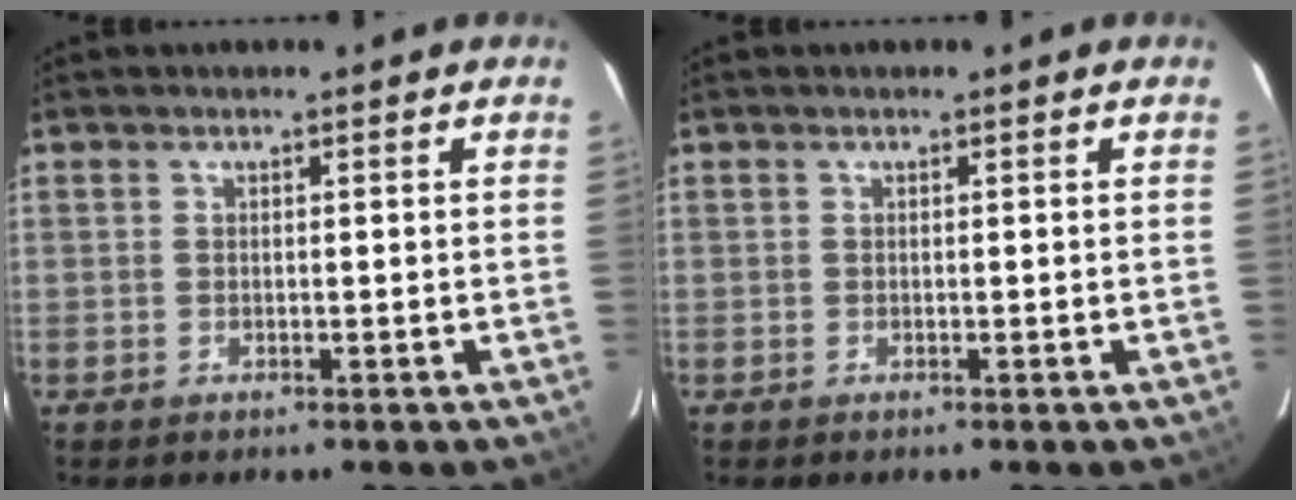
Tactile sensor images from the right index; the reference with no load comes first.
{"total": 0.0}